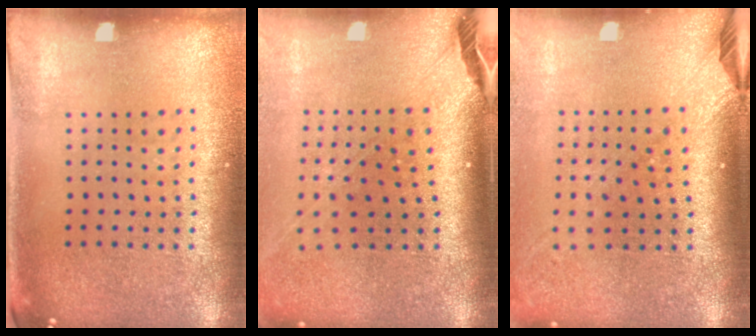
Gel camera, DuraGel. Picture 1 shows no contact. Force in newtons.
{"total": 2.6, "press": 1.9, "slide": 1.8}
{"total": 2.4, "press": 1.8, "slide": 1.6}